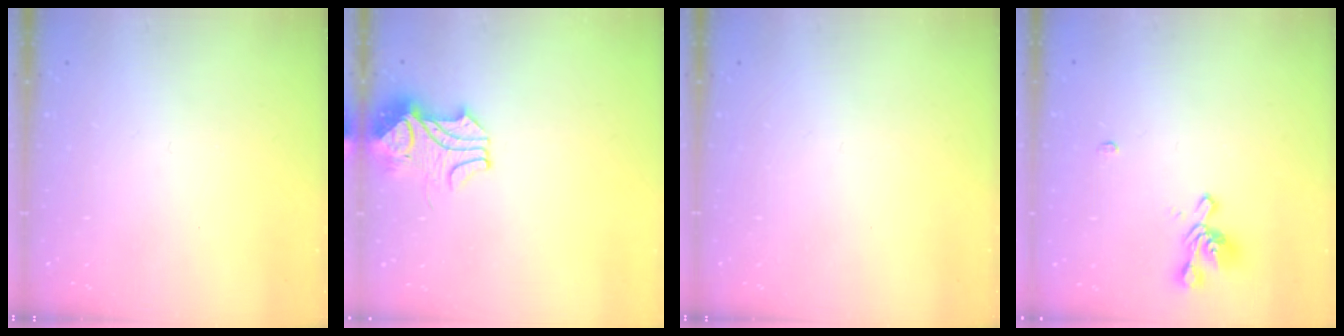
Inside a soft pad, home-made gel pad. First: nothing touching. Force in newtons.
{"total": 2.4, "press": 2.2, "slide": 1.0}
{"total": 0.0}
{"total": 1.6, "press": 1.1, "slide": 1.1}